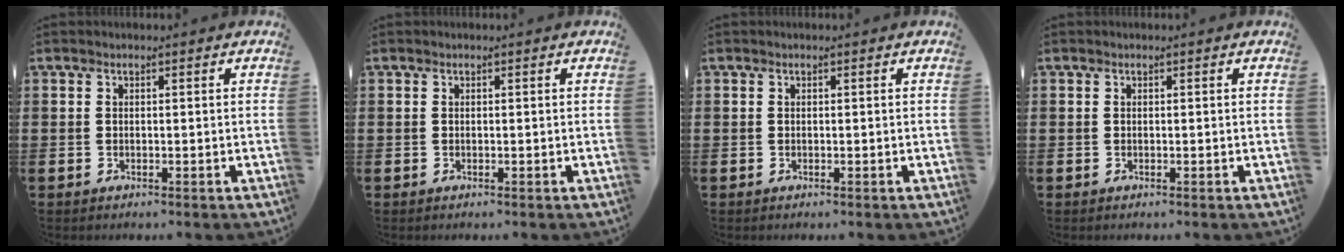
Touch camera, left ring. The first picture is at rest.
{"total": 0.0}
{"total": 0.0}
{"total": 0.0}